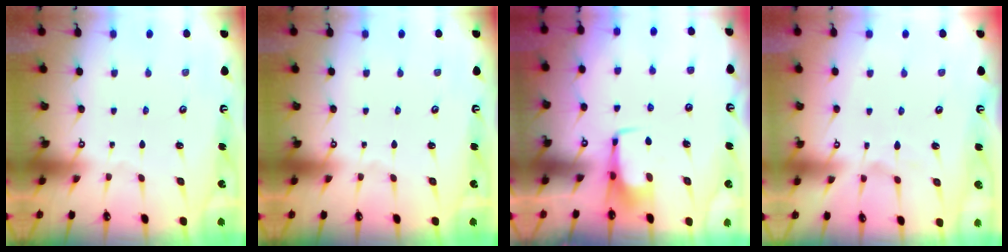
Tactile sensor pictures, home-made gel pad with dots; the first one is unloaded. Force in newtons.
{"total": 0.0}
{"total": 3.6, "press": 3.6, "slide": 0.3}
{"total": 1.4, "press": 1.0, "slide": 0.9}